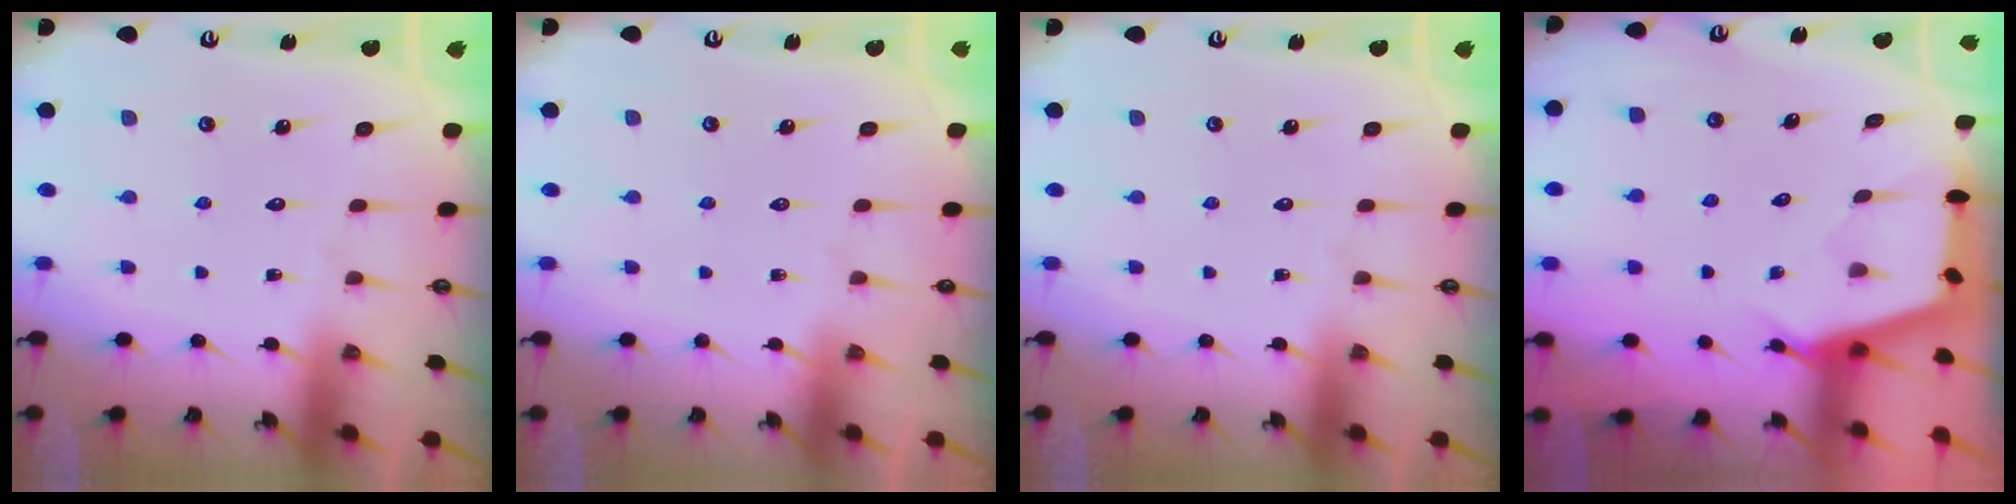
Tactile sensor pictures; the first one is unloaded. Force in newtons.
{"total": 0.0}
{"total": 0.0}
{"total": 2.5, "press": 2.5, "slide": 0.4}